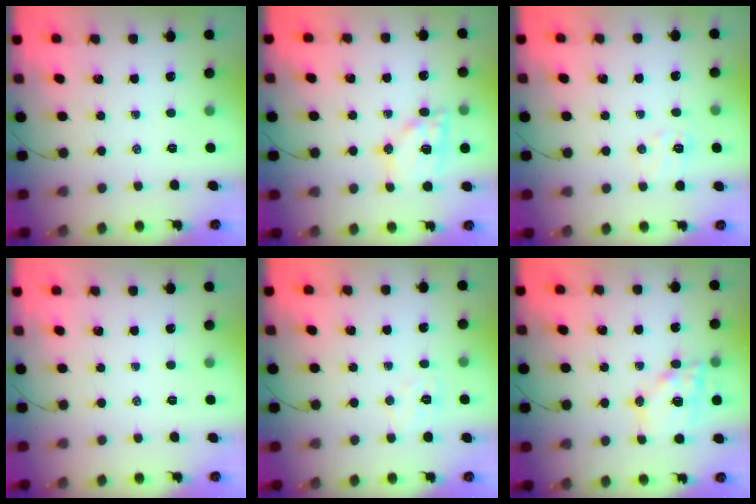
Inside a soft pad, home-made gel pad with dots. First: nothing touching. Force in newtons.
{"total": 13.1, "press": 13.0, "slide": 1.9}
{"total": 5.9, "press": 5.8, "slide": 1.3}
{"total": 0.0}
{"total": 4.5, "press": 4.3, "slide": 1.0}
{"total": 14.5, "press": 14.2, "slide": 2.9}